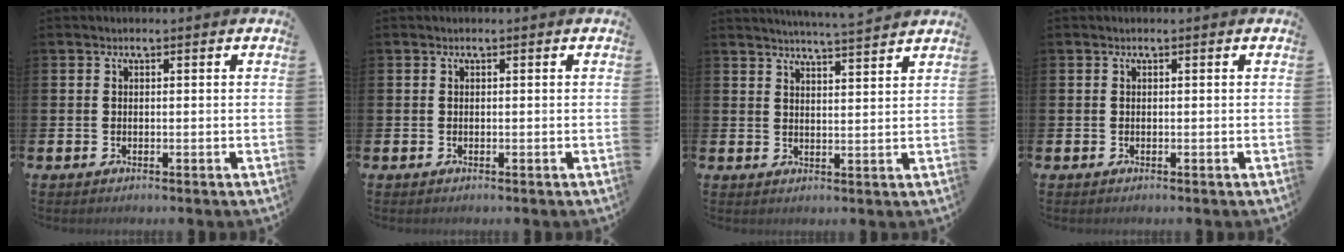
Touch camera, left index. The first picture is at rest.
{"total": 0.0}
{"total": 4.5, "force": [4.4, -0.9, 0.5], "torque": [-0.015, -0.028, 0.077]}
{"total": 0.0}